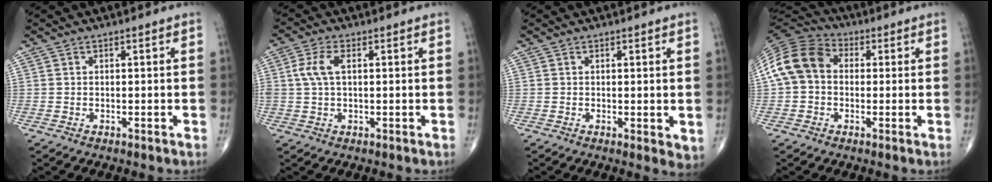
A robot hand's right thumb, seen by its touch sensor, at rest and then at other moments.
{"total": 5.1, "force": [0.9, 2.5, 4.3], "torque": [-0.106, 0.010, 0.017]}
{"total": 2.7, "force": [0.0, 1.0, 2.6], "torque": [-0.031, -0.011, 0.001]}
{"total": 11.7, "force": [0.7, 9.2, 7.1], "torque": [-0.132, 0.034, -0.001]}